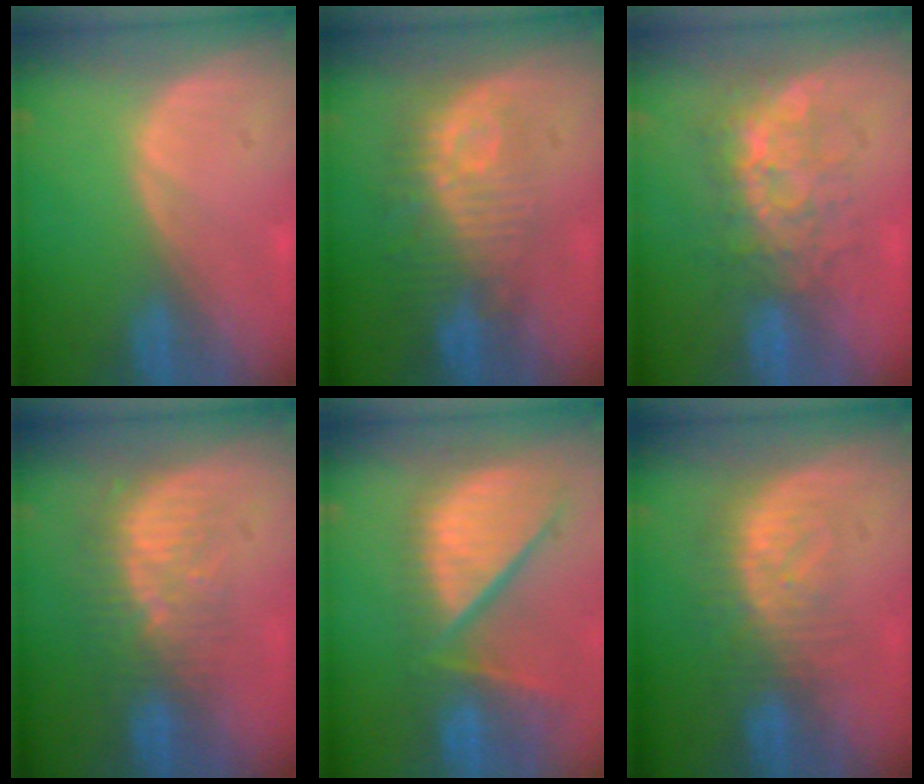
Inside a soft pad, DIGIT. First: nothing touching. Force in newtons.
{"total": 9.7, "press": 8.7, "slide": 4.2}
{"total": 8.1, "press": 7.5, "slide": 3.2}
{"total": 8.5, "press": 7.6, "slide": 3.7}
{"total": 12.7, "press": 10.8, "slide": 6.7}
{"total": 8.3, "press": 7.2, "slide": 4.0}